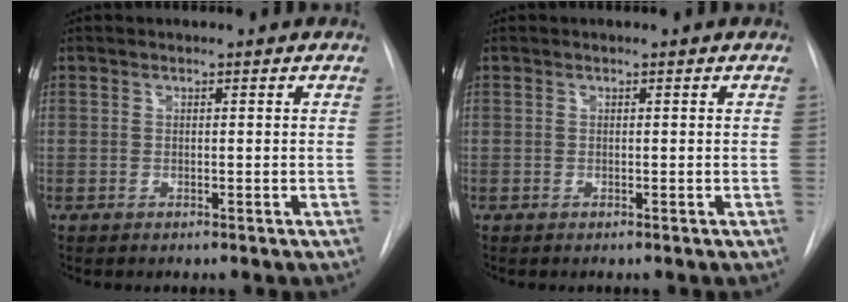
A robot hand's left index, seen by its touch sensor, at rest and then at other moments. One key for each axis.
{"total": 0.0}